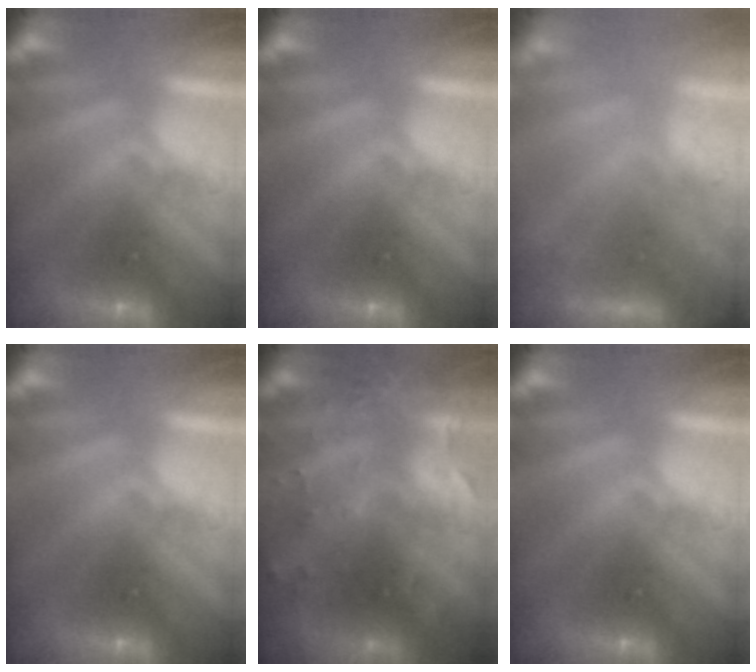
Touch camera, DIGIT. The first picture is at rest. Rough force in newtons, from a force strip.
{"total": 0.0}
{"total": 5.6}
{"total": 0.0}
{"total": 7.4}
{"total": 0.0}